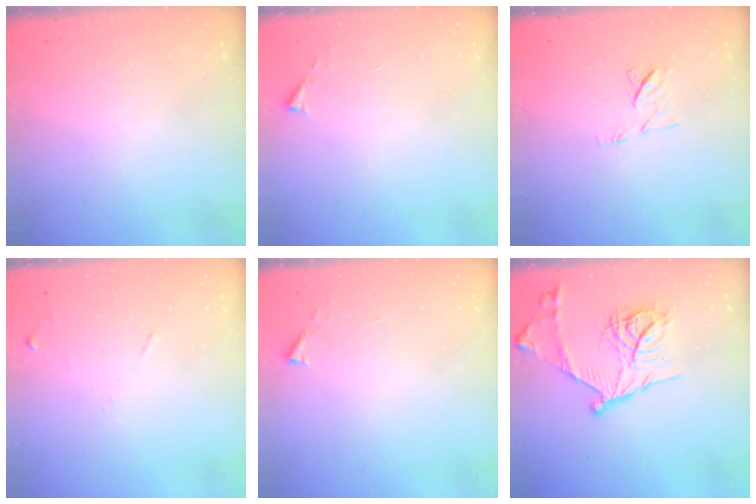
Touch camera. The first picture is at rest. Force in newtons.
{"total": 2.9, "press": 2.9, "slide": 0.4}
{"total": 7.2, "press": 7.0, "slide": 1.4}
{"total": 5.9, "press": 5.8, "slide": 0.7}
{"total": 2.9, "press": 2.9, "slide": 0.4}
{"total": 18.4, "press": 18.4, "slide": 1.3}